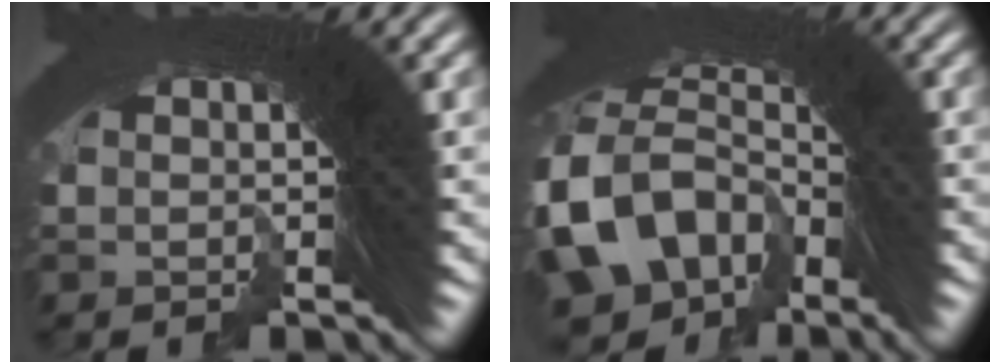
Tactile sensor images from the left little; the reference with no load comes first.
{"total": 10.1, "force": [-4.9, 8.0, 3.8], "torque": [-0.094, -0.049, -0.073]}